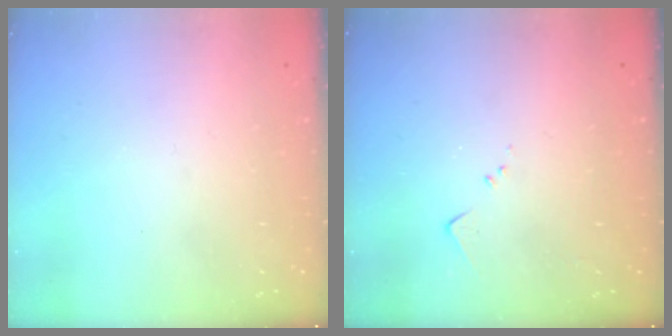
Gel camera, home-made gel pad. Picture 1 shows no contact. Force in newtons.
{"total": 3.5, "press": 3.5, "slide": 0.4}